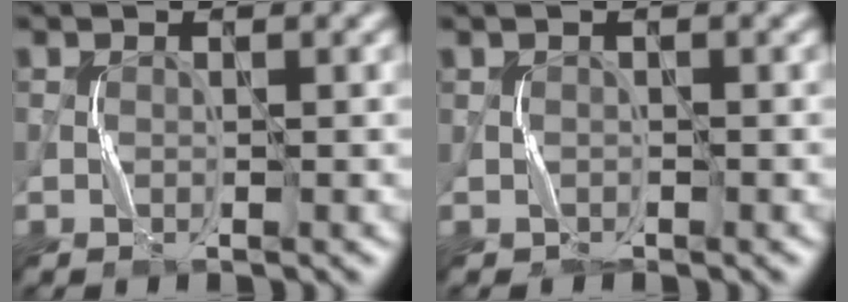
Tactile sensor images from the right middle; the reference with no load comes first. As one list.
[{"total": 0.9, "force": [0.3, 0.9, 0.0], "torque": [-0.001, -0.001, 0.007]}]